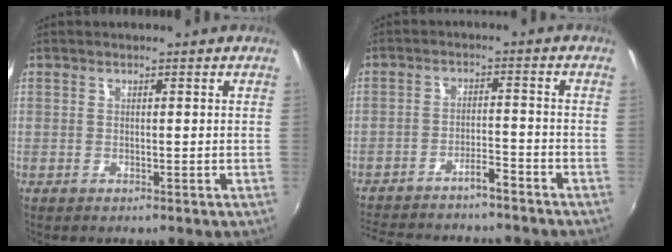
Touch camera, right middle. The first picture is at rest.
{"total": 11.0, "force": [-10.0, 2.2, 4.2], "torque": [-0.102, 0.017, -0.151]}